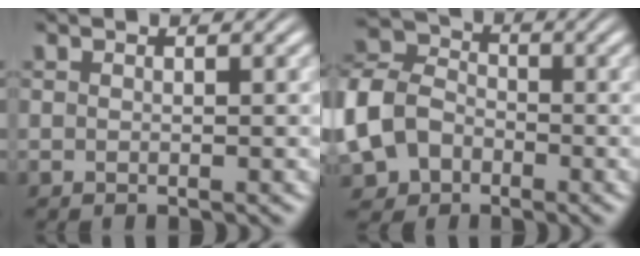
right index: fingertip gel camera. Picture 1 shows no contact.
{"total": 11.8, "force": [-2.8, 10.7, 4.2], "torque": [-0.129, -0.043, -0.049]}